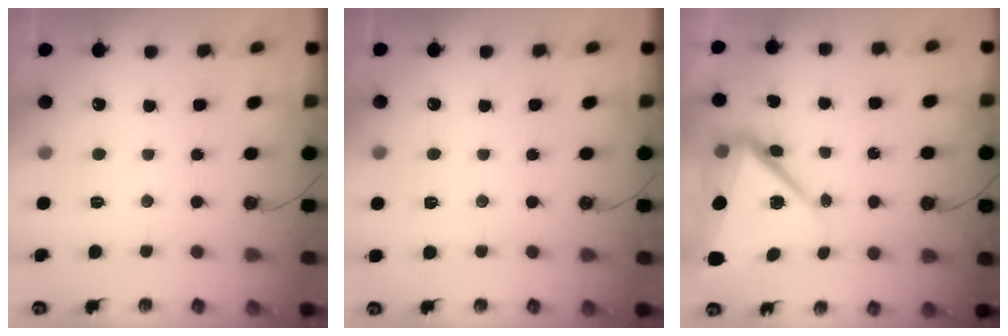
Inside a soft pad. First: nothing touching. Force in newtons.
{"total": 2.9, "press": 2.1, "slide": 2.0}
{"total": 12.2, "press": 11.3, "slide": 4.5}